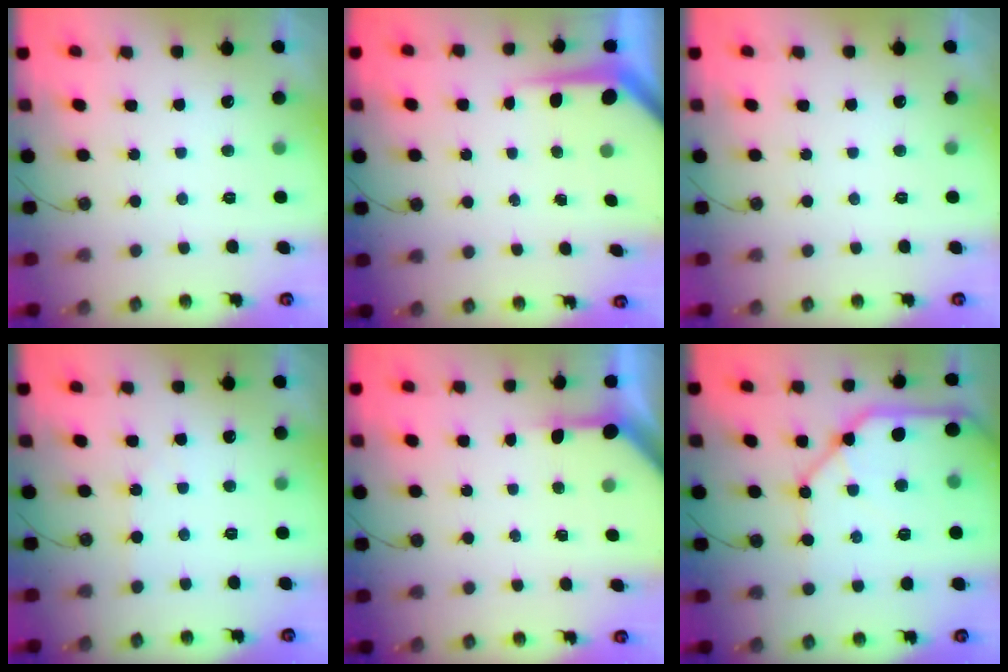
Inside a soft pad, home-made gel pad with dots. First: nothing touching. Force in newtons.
{"total": 5.3, "press": 5.3, "slide": 0.4}
{"total": 0.0}
{"total": 1.5, "press": 1.4, "slide": 0.3}
{"total": 4.3, "press": 4.3, "slide": 0.1}
{"total": 17.7, "press": 17.6, "slide": 1.9}